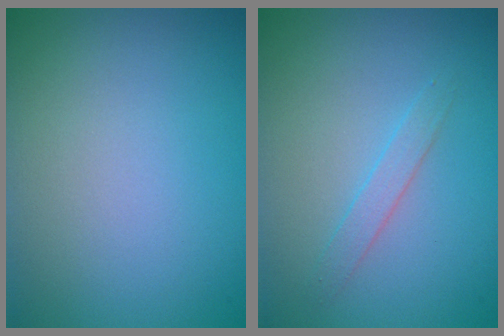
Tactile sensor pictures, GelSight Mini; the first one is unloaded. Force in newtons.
{"total": 1.3, "press": 1.3, "slide": 0.1}